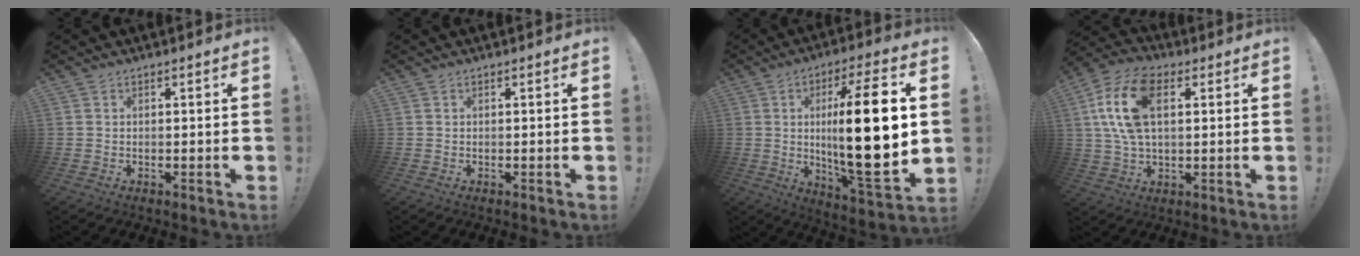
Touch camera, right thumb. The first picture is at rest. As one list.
[{"total": 0.0}, {"total": 24.3, "force": [1.7, 5.8, 23.6], "torque": [-0.397, -0.017, 0.020]}, {"total": 15.6, "force": [4.3, 9.1, 12.0], "torque": [-0.240, 0.005, 0.077]}]